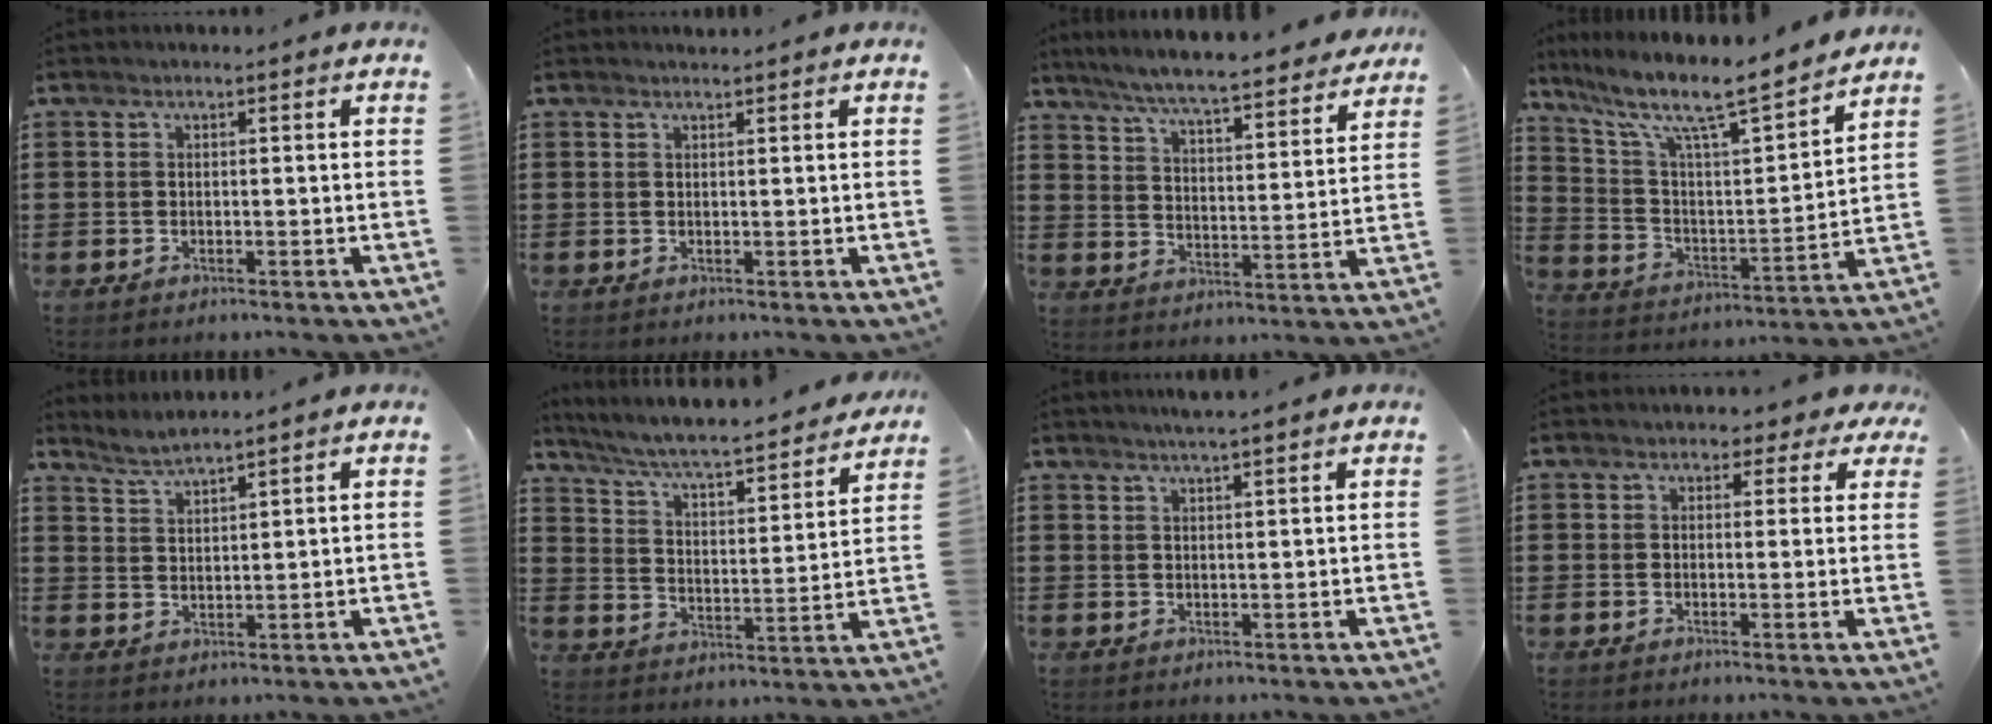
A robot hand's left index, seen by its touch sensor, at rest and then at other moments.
{"total": 0.8, "force": [0.7, 0.0, 0.1], "torque": [-0.004, -0.001, 0.015]}
{"total": 6.9, "force": [6.5, -0.3, 2.2], "torque": [-0.071, -0.043, 0.112]}
{"total": 9.7, "force": [7.7, 1.5, 5.7], "torque": [-0.135, -0.054, 0.121]}
{"total": 2.9, "force": [2.8, -0.3, 0.5], "torque": [-0.018, -0.006, 0.053]}
{"total": 5.7, "force": [5.2, 0.4, 2.3], "torque": [-0.070, -0.041, 0.081]}
{"total": 2.4, "force": [2.2, -0.2, 1.0], "torque": [-0.023, 0.000, 0.040]}
{"total": 2.1, "force": [1.2, 1.4, 0.9], "torque": [-0.010, 0.003, 0.017]}